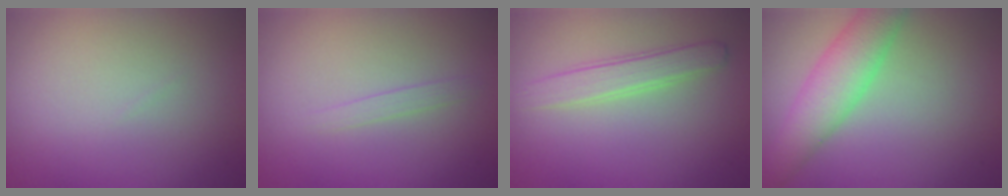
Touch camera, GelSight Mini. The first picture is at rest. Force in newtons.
{"total": 0.8, "press": 0.8, "slide": 0.1}
{"total": 2.2, "press": 2.2, "slide": 0.1}
{"total": 4.9, "press": 4.9, "slide": 0.3}